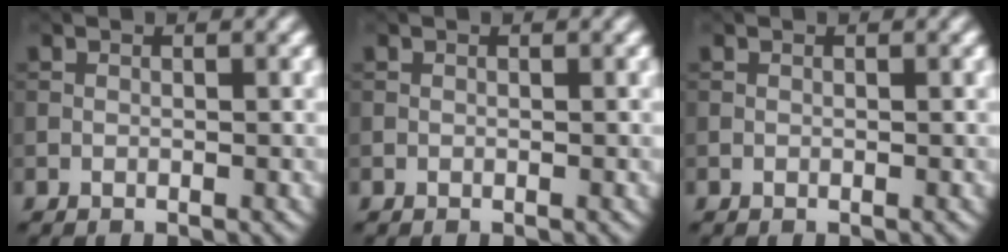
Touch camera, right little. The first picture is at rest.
{"total": 0.0}
{"total": 0.0}